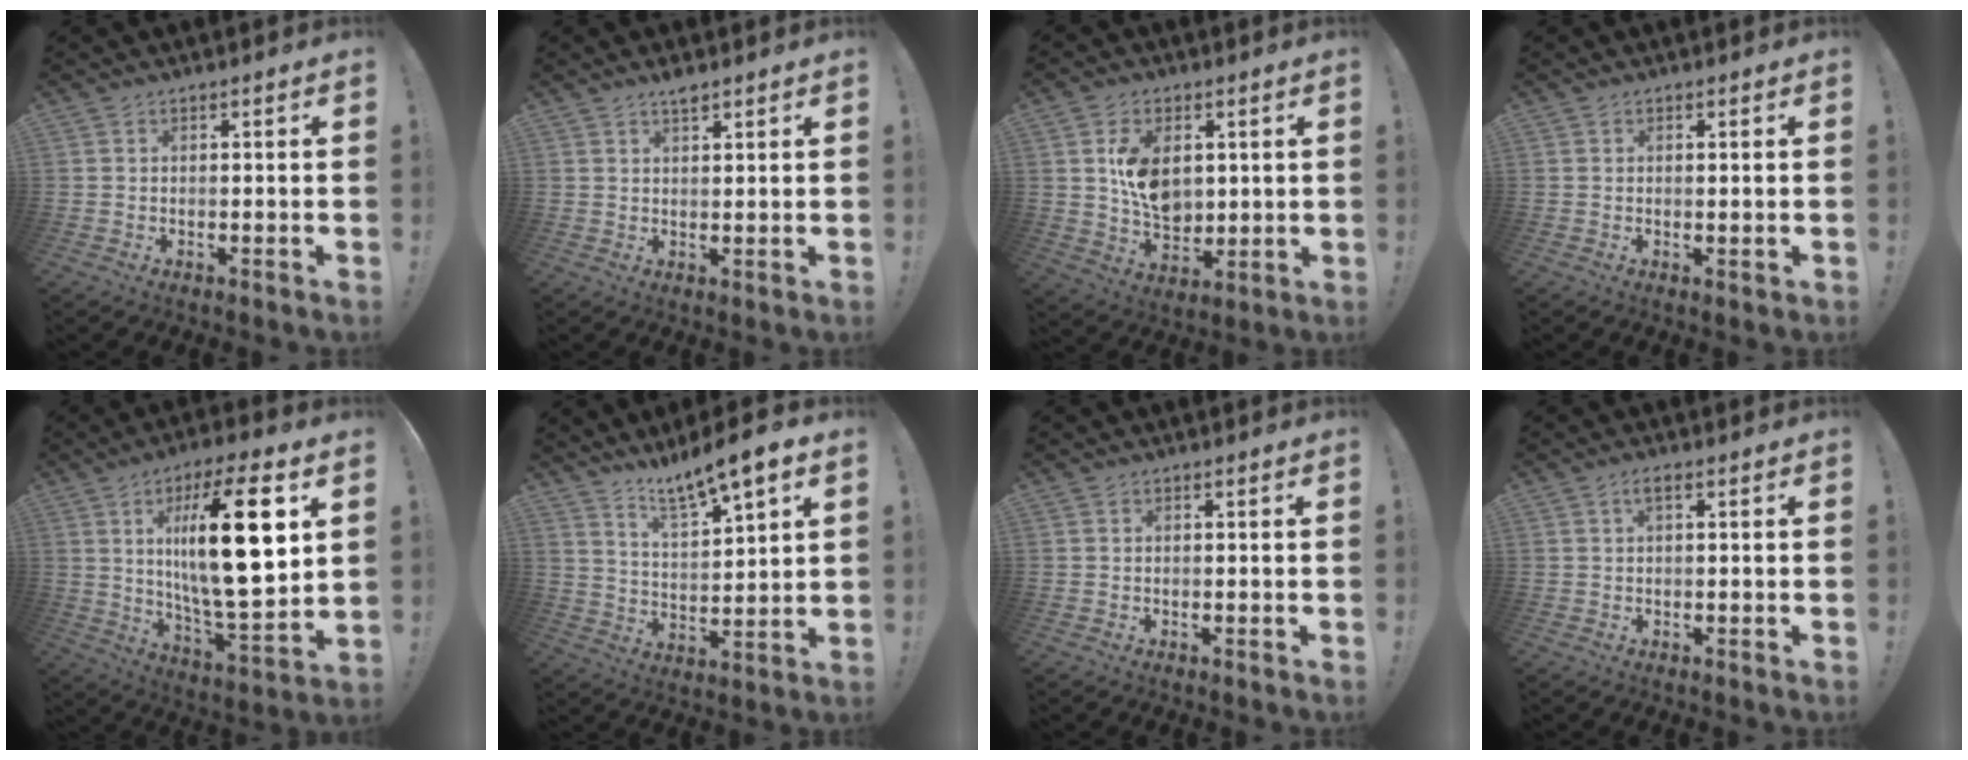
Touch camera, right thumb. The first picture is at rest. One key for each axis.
{"total": 2.9, "fx": 2.3, "fy": 0.9, "fz": 1.6, "tx": -0.021, "ty": -0.011, "tz": 0.039}
{"total": 11.1, "fx": 2.7, "fy": 8.4, "fz": 6.9, "tx": -0.111, "ty": -0.007, "tz": 0.052}
{"total": 0.9, "fx": 0.6, "fy": 0.2, "fz": 0.7, "tx": 0.000, "ty": -0.004, "tz": 0.007}
{"total": 24.0, "fx": 6.4, "fy": 6.8, "fz": 22.1, "tx": -0.376, "ty": -0.032, "tz": 0.085}
{"total": 10.2, "fx": 8.5, "fy": 0.9, "fz": 5.6, "tx": -0.097, "ty": -0.064, "tz": 0.141}
{"total": 0.0}
{"total": 2.0, "fx": 0.5, "fy": 0.5, "fz": 1.8, "tx": -0.032, "ty": 0.002, "tz": 0.007}